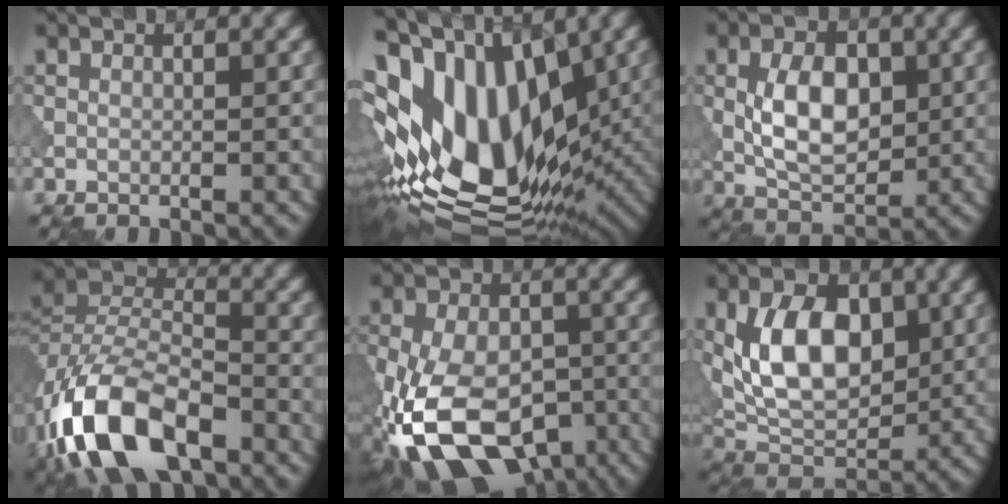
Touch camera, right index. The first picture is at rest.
{"total": 17.9, "force": [1.7, 10.1, 14.6], "torque": [-0.250, -0.012, 0.049]}
{"total": 6.0, "force": [0.2, 3.4, 4.9], "torque": [-0.095, -0.001, 0.005]}
{"total": 12.4, "force": [-7.1, 6.2, 8.1], "torque": [-0.159, -0.004, -0.139]}
{"total": 15.3, "force": [-7.0, 8.8, 10.3], "torque": [-0.205, -0.024, -0.116]}
{"total": 8.5, "force": [1.1, 5.0, 6.7], "torque": [-0.126, -0.002, 0.018]}